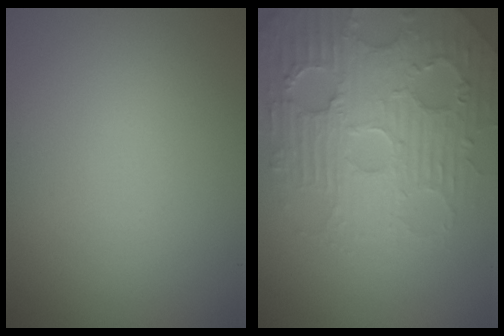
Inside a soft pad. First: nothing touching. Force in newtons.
{"total": 5.3, "press": 5.2, "slide": 1.2}